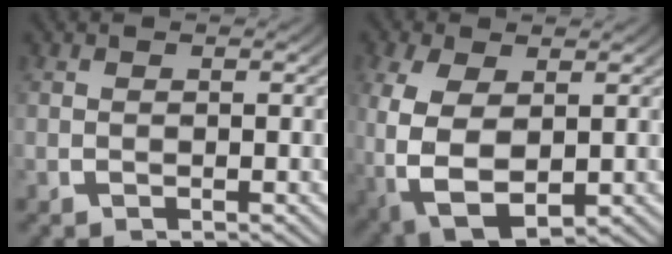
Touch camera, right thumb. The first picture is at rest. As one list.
[{"total": 9.6, "force": [-1.6, 6.8, 6.7], "torque": [-0.182, -0.051, 0.005]}]